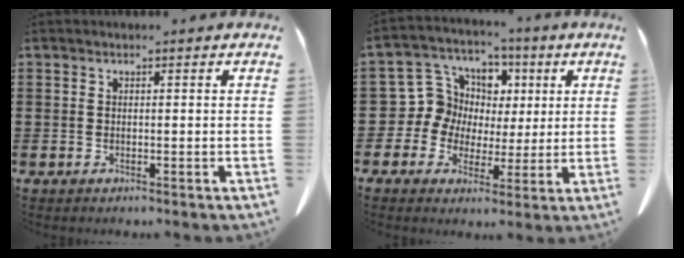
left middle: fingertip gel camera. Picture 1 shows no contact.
{"total": 8.5, "force": [2.2, 8.0, 1.5], "torque": [-0.083, -0.013, 0.043]}